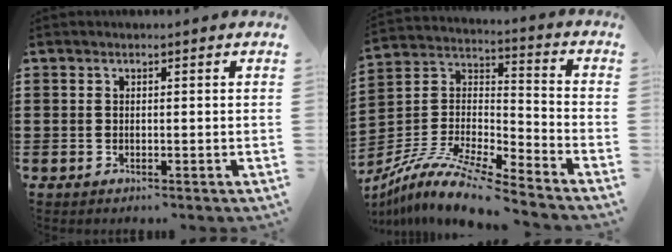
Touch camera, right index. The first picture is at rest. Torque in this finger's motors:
{"motor_torque": [1.04, 1.10, 0.07, 0.02]}